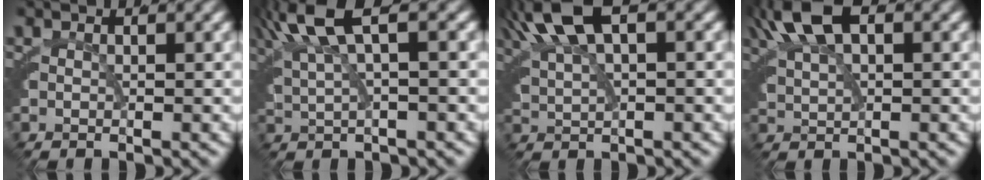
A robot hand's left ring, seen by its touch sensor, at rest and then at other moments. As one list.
[{"total": 6.3, "force": [3.6, 1.9, 4.8], "torque": [-0.087, 0.018, 0.055]}, {"total": 5.7, "force": [3.5, 2.0, 4.0], "torque": [-0.088, 0.012, 0.060]}, {"total": 4.5, "force": [2.9, 1.6, 3.1], "torque": [-0.079, 0.006, 0.052]}]